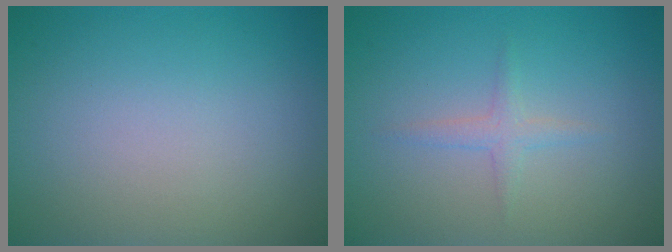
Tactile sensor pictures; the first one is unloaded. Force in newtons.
{"total": 1.3, "press": 1.3, "slide": 0.1}